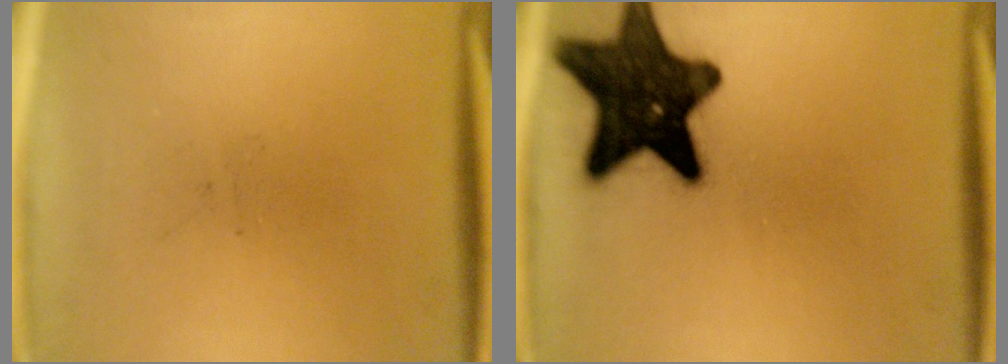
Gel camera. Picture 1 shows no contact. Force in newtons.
{"total": 17.4}